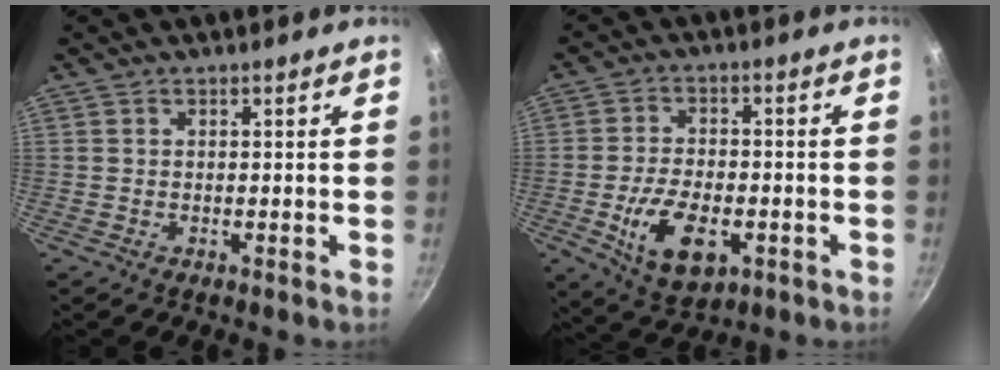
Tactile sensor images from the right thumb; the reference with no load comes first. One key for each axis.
{"total": 11.8, "fx": -3.6, "fy": 6.6, "fz": 9.1, "tx": -0.151, "ty": 0.009, "tz": -0.053}